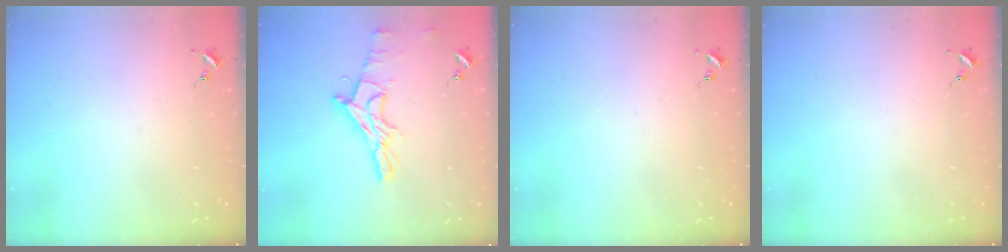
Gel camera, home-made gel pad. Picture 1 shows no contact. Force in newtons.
{"total": 11.8, "press": 11.7, "slide": 1.0}
{"total": 0.0}
{"total": 0.0}